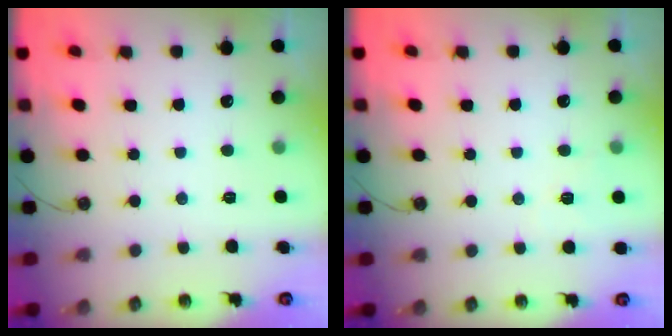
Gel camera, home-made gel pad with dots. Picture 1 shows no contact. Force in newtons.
{"total": 4.0, "press": 3.7, "slide": 1.6}